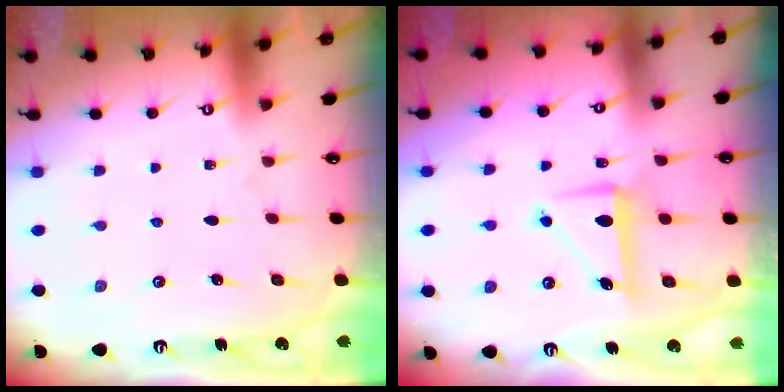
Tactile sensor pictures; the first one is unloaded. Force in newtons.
{"total": 7.9, "press": 7.7, "slide": 1.7}